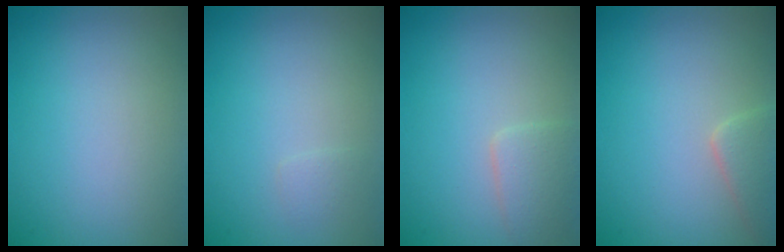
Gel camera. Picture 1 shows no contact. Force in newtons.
{"total": 0.6, "press": 0.6, "slide": 0.1}
{"total": 2.1, "press": 2.1, "slide": 0.1}
{"total": 2.3, "press": 2.3, "slide": 0.1}